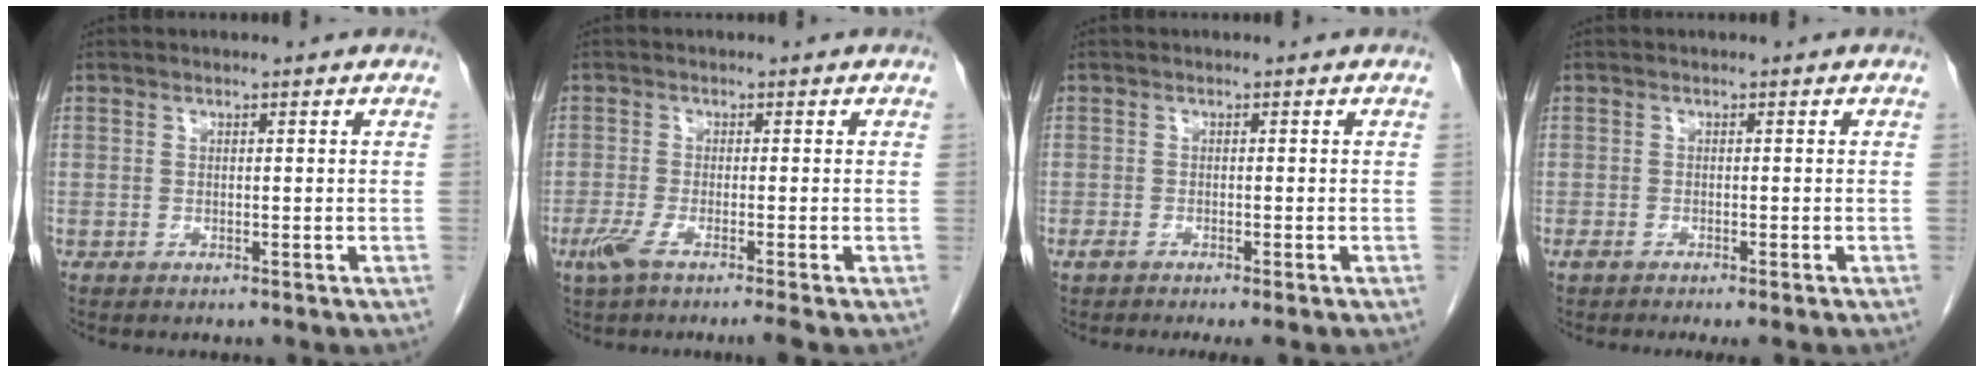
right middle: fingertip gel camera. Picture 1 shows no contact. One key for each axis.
{"total": 4.7, "fx": -3.1, "fy": -0.3, "fz": 3.5, "tx": -0.063, "ty": -0.016, "tz": -0.061}
{"total": 3.2, "fx": -2.4, "fy": 0.4, "fz": 2.1, "tx": -0.029, "ty": -0.008, "tz": -0.036}
{"total": 3.2, "fx": -2.4, "fy": 0.4, "fz": 2.0, "tx": -0.028, "ty": -0.008, "tz": -0.037}